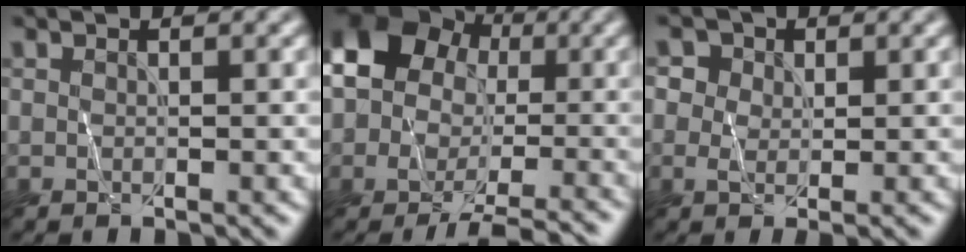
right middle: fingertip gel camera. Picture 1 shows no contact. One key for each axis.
{"total": 11.0, "fx": -2.4, "fy": 8.6, "fz": 6.4, "tx": -0.077, "ty": 0.015, "tz": -0.064}
{"total": 2.9, "fx": 1.0, "fy": 2.2, "fz": 1.7, "tx": -0.024, "ty": 0.012, "tz": 0.002}